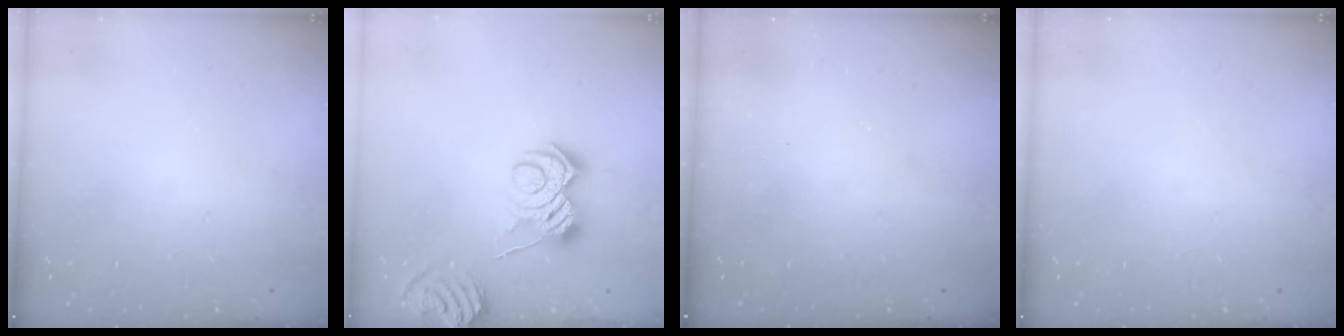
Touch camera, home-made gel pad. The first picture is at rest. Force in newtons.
{"total": 9.2, "press": 9.2, "slide": 0.6}
{"total": 2.3, "press": 2.1, "slide": 1.0}
{"total": 0.0}